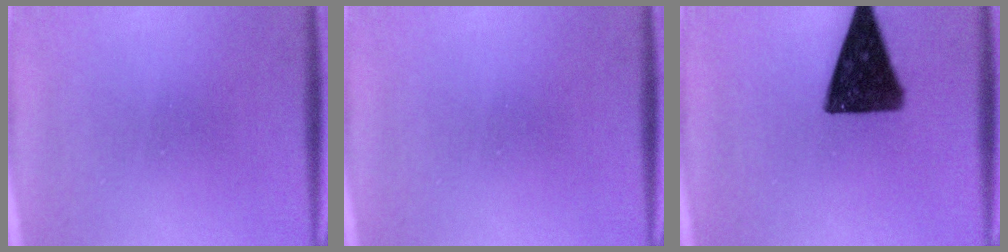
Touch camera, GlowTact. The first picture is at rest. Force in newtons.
{"total": 0.0}
{"total": 15.4}